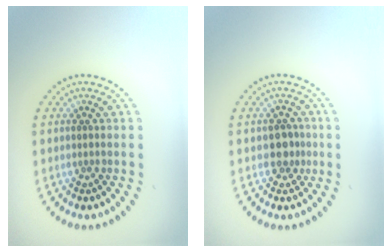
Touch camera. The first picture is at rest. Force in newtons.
{"total": 2.0, "press": 1.8, "slide": 0.9}